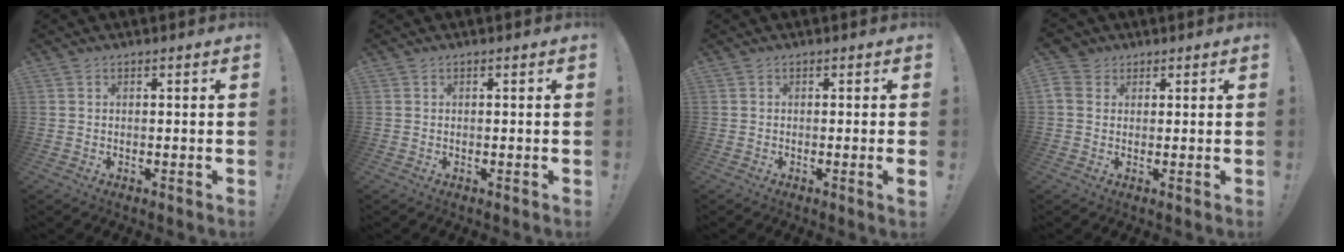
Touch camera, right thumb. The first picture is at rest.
{"total": 0.0}
{"total": 1.5, "force": [-0.3, -0.4, 1.5], "torque": [-0.022, -0.004, -0.006]}
{"total": 4.6, "force": [1.7, 3.7, 2.1], "torque": [-0.045, 0.005, 0.035]}